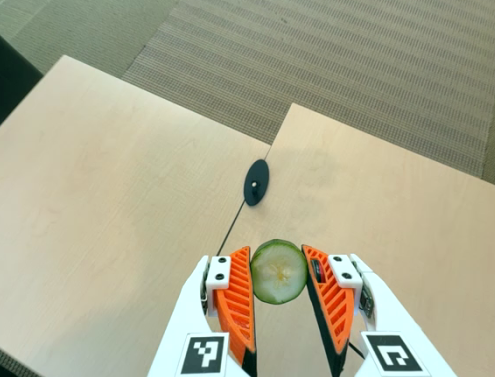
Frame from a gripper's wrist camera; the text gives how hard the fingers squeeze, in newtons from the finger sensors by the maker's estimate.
{"total": 10.8, "left": 10.8, "right": 10.7}